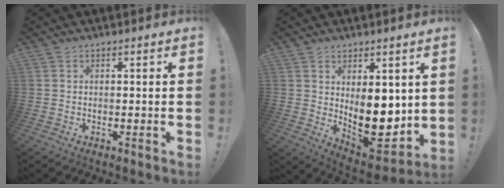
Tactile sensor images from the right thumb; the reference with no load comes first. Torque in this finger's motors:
{"motor_torque": [1.39, 2.77, 0.82, -0.32, 0.08]}